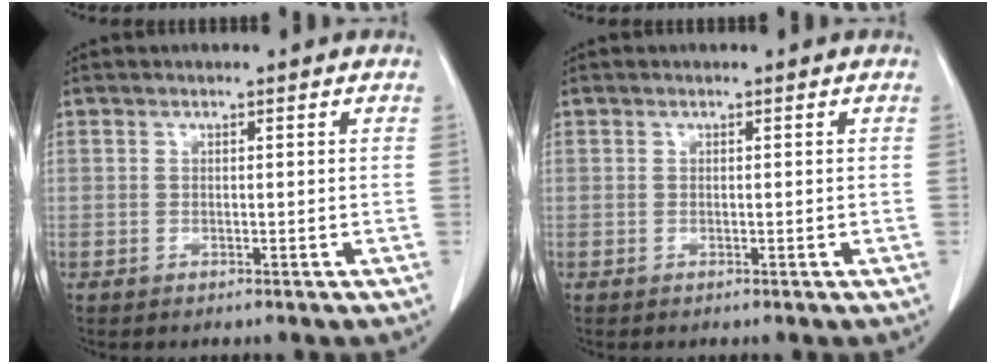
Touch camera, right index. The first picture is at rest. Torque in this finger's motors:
{"motor_torque": [0.00, 0.00, 0.00, 0.00]}